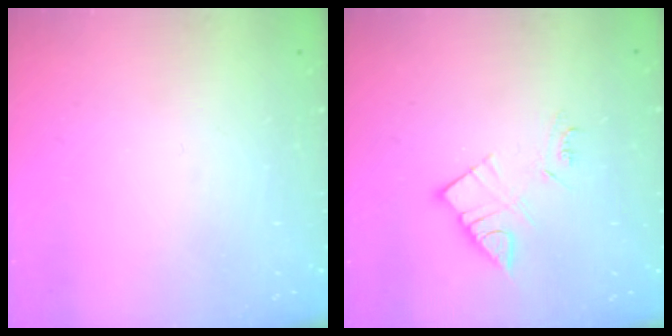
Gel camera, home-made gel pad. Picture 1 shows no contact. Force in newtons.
{"total": 8.9, "press": 8.9, "slide": 0.5}